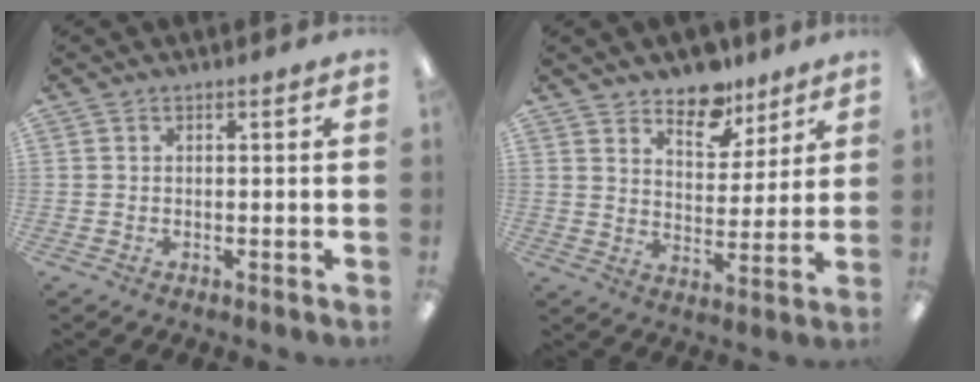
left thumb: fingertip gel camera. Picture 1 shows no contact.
{"total": 10.6, "force": [8.7, 5.4, 2.9], "torque": [-0.035, -0.059, 0.159]}